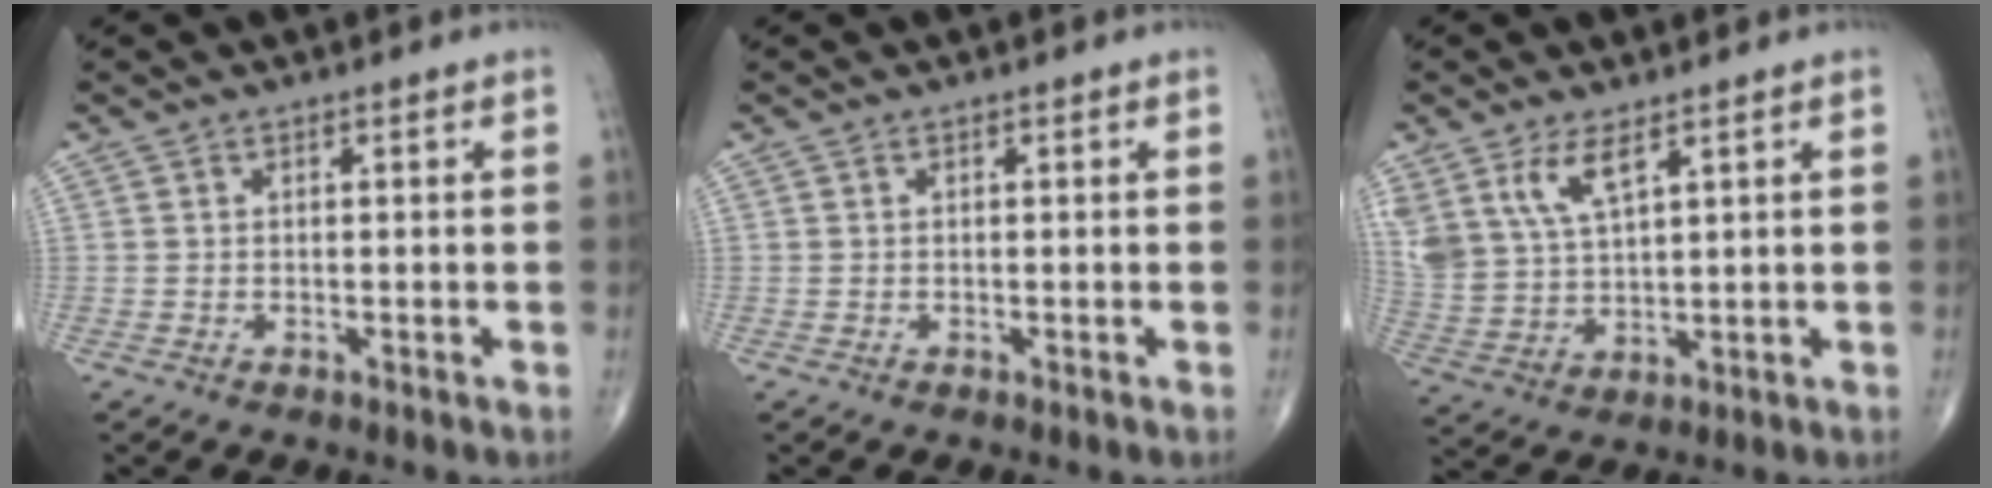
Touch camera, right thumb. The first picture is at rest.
{"total": 0.0}
{"total": 9.9, "force": [5.7, 4.5, 6.8], "torque": [-0.139, -0.018, 0.125]}